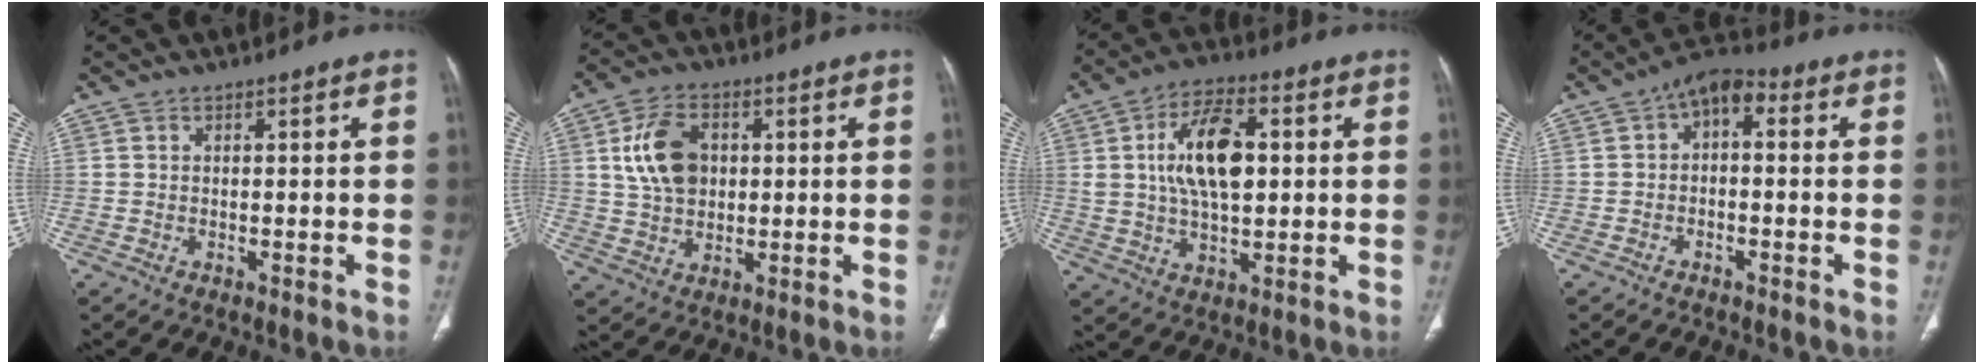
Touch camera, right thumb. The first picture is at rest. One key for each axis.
{"total": 10.5, "fx": 2.1, "fy": 7.3, "fz": 7.2, "tx": -0.118, "ty": 0.000, "tz": 0.042}
{"total": 14.1, "fx": 2.5, "fy": 7.4, "fz": 11.7, "tx": -0.195, "ty": 0.004, "tz": 0.044}
{"total": 6.2, "fx": 0.8, "fy": 3.7, "fz": 4.9, "tx": -0.051, "ty": 0.029, "tz": -0.002}